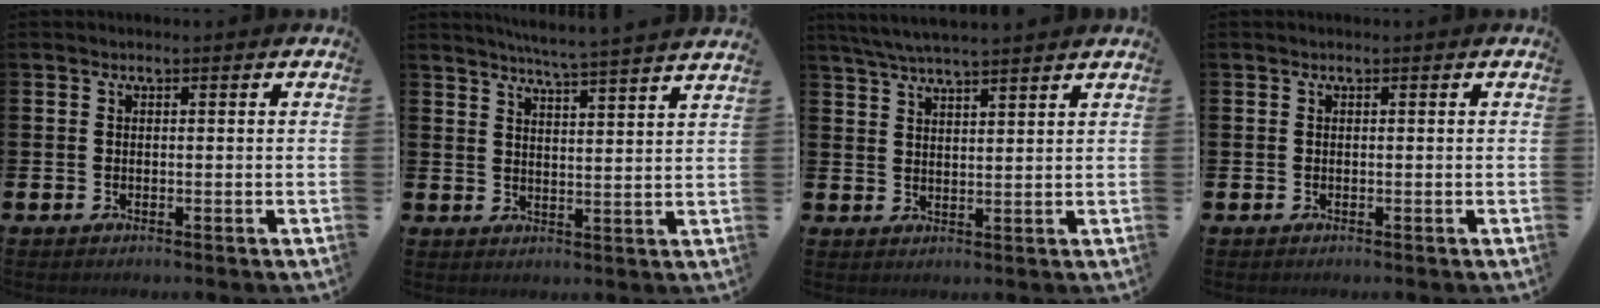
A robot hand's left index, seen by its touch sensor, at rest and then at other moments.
{"total": 5.4, "force": [5.2, -1.1, 1.1], "torque": [-0.031, -0.036, 0.089]}
{"total": 4.9, "force": [4.6, -0.1, 1.5], "torque": [-0.044, -0.014, 0.085]}
{"total": 0.0}